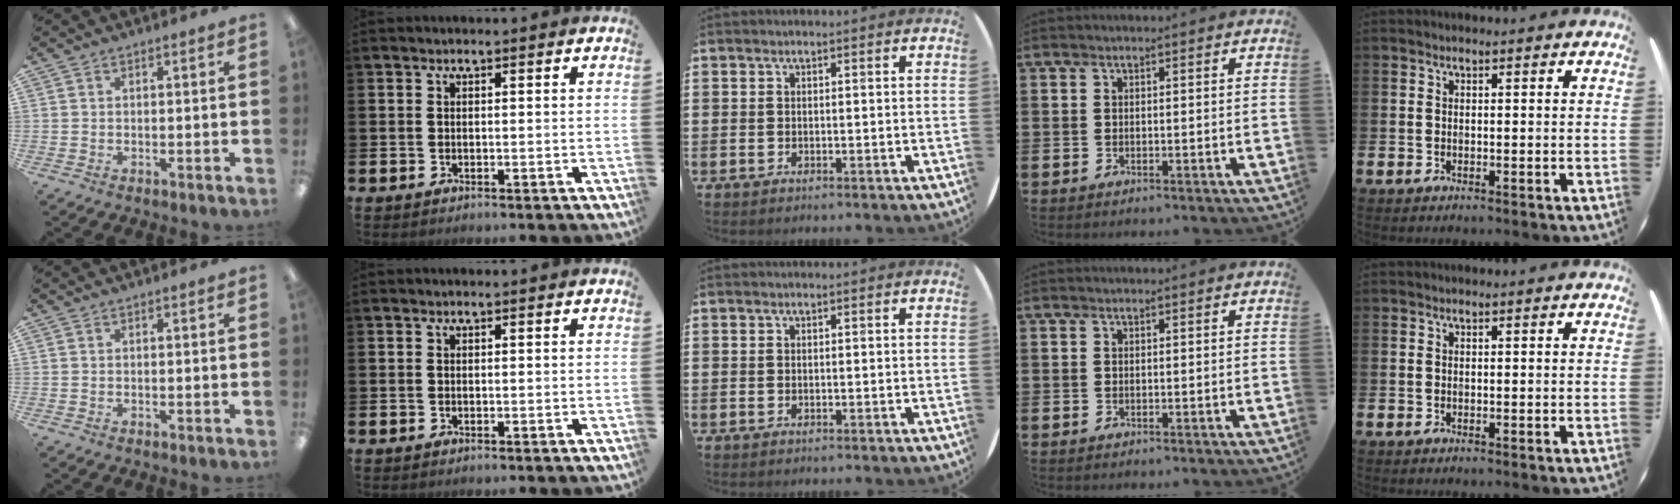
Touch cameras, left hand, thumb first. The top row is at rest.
{}